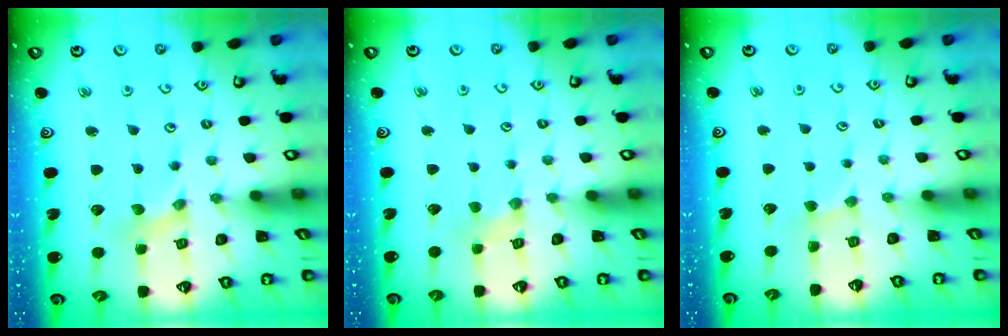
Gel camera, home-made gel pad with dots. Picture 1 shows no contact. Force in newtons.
{"total": 1.5, "press": 1.5, "slide": 0.3}
{"total": 1.5, "press": 1.5, "slide": 0.2}